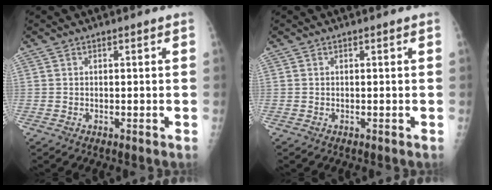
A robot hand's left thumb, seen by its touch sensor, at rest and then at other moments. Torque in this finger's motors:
{"motor_torque": [0.00, 0.00, 0.00, 0.00, 0.00]}